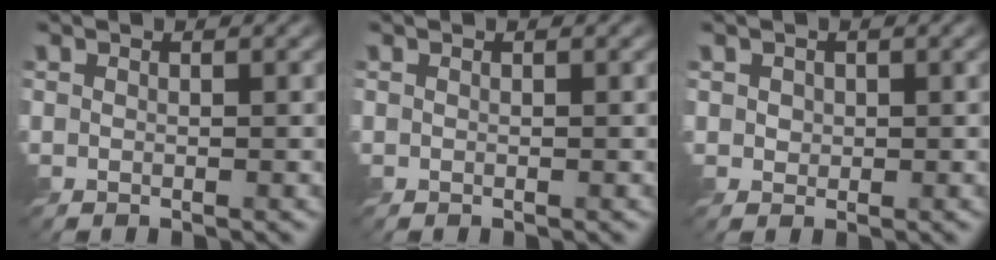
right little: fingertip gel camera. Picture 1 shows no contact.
{"total": 0.0}
{"total": 1.0, "force": [0.2, 1.0, 0.2], "torque": [-0.008, -0.004, 0.006]}